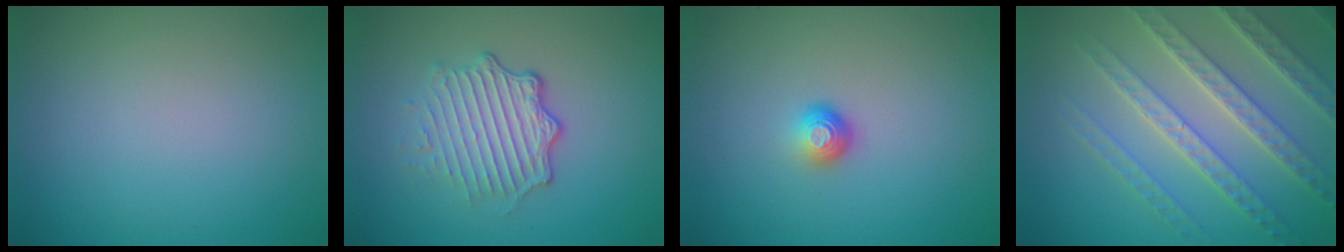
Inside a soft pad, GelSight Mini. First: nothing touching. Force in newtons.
{"total": 4.6, "press": 3.3, "slide": 3.3}
{"total": 1.6, "press": 1.1, "slide": 1.2}
{"total": 7.0, "press": 5.4, "slide": 4.5}